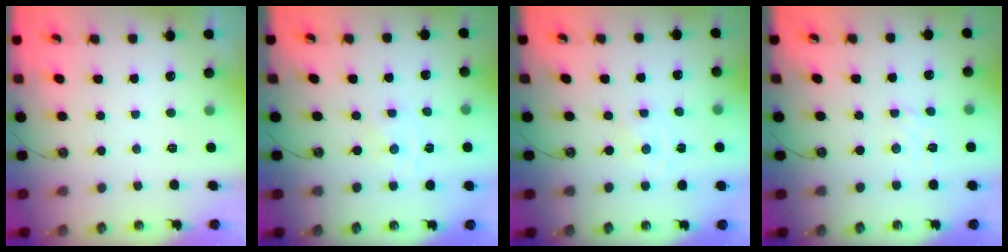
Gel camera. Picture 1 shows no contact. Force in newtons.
{"total": 0.0}
{"total": 0.0}
{"total": 3.5, "press": 3.5, "slide": 0.5}